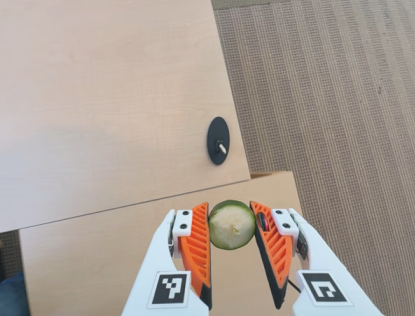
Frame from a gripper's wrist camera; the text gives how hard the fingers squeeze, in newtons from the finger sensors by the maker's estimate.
{"total": 10.5, "left": 10.8, "right": 10.1}